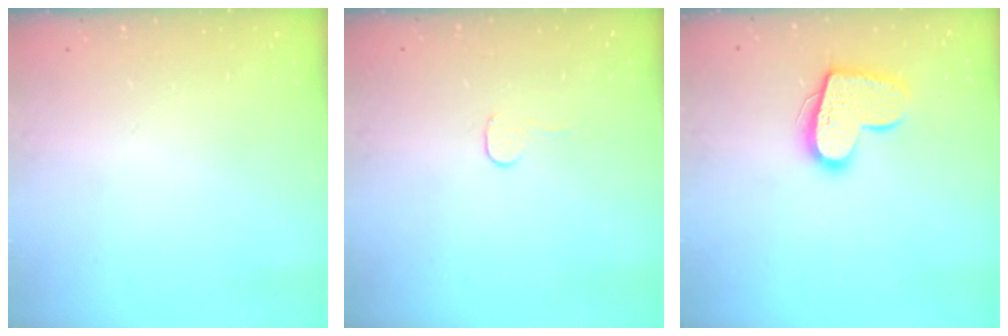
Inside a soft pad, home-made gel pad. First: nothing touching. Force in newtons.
{"total": 3.7, "press": 3.7, "slide": 0.3}
{"total": 14.5, "press": 14.5, "slide": 0.9}